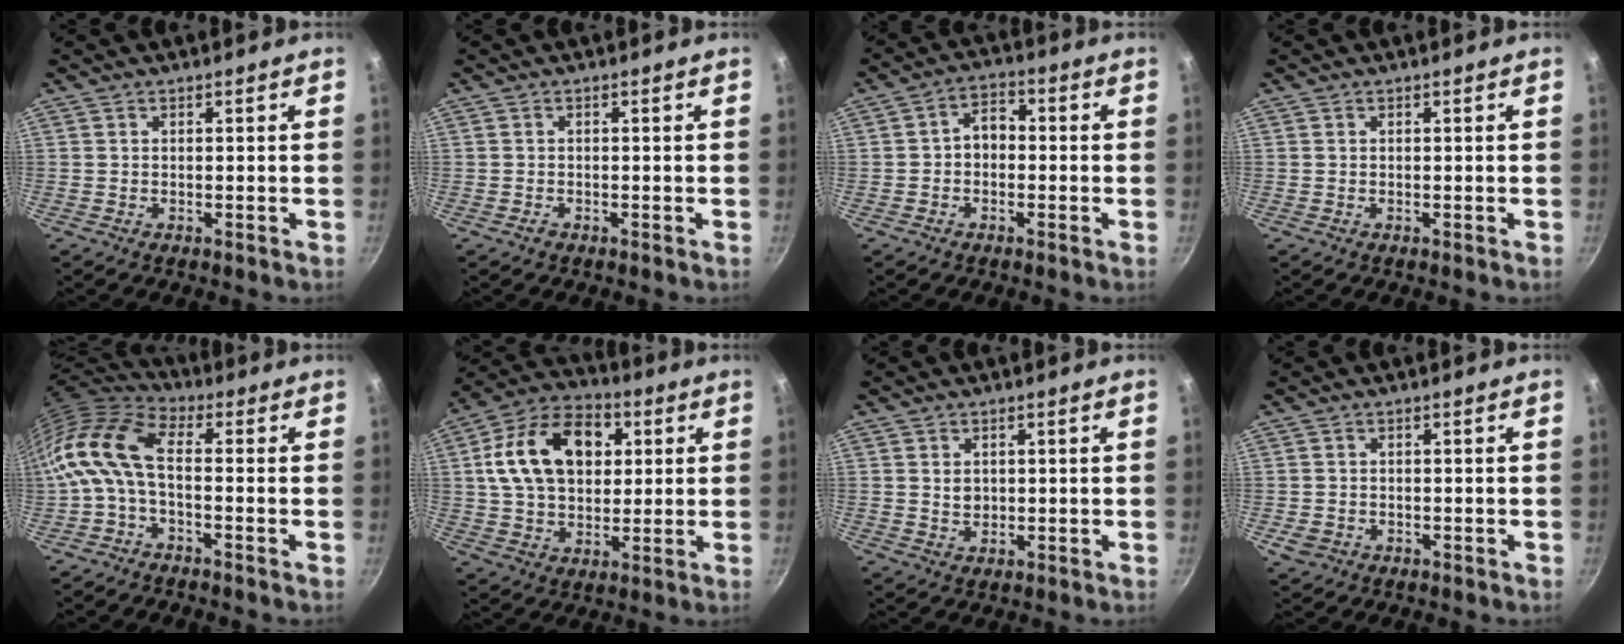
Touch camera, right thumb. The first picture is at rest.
{"total": 0.7, "force": [-0.6, 0.4, 0.2], "torque": [-0.005, 0.003, -0.009]}
{"total": 4.7, "force": [-0.7, 3.5, 3.1], "torque": [-0.028, 0.020, -0.019]}
{"total": 0.0}
{"total": 12.7, "force": [-1.5, 6.5, 10.8], "torque": [-0.233, 0.031, -0.048]}
{"total": 18.5, "force": [4.3, 12.7, 12.7], "torque": [-0.189, 0.015, 0.062]}
{"total": 2.6, "force": [0.4, 2.1, 1.5], "torque": [-0.019, 0.000, 0.008]}
{"total": 2.7, "force": [-0.8, 2.2, 1.2], "torque": [-0.023, 0.005, -0.007]}